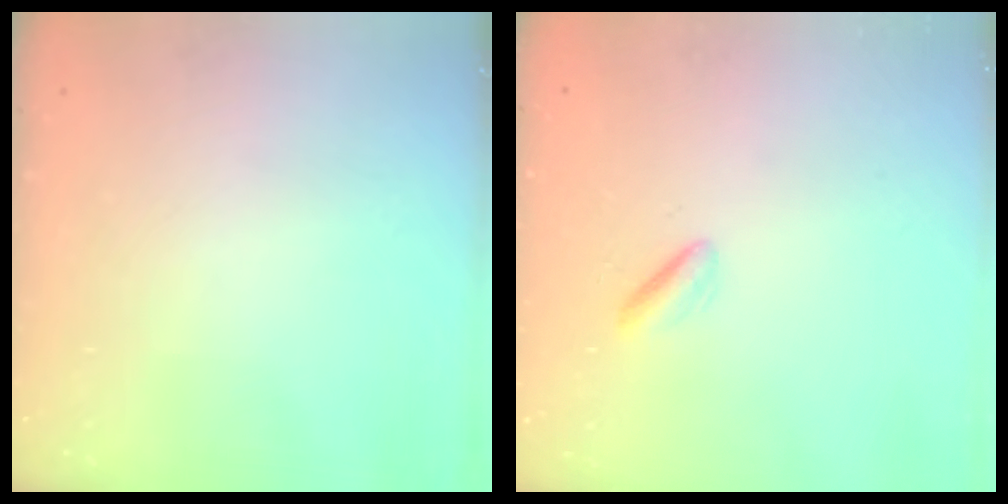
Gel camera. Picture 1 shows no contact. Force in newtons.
{"total": 1.0, "press": 0.6, "slide": 0.8}